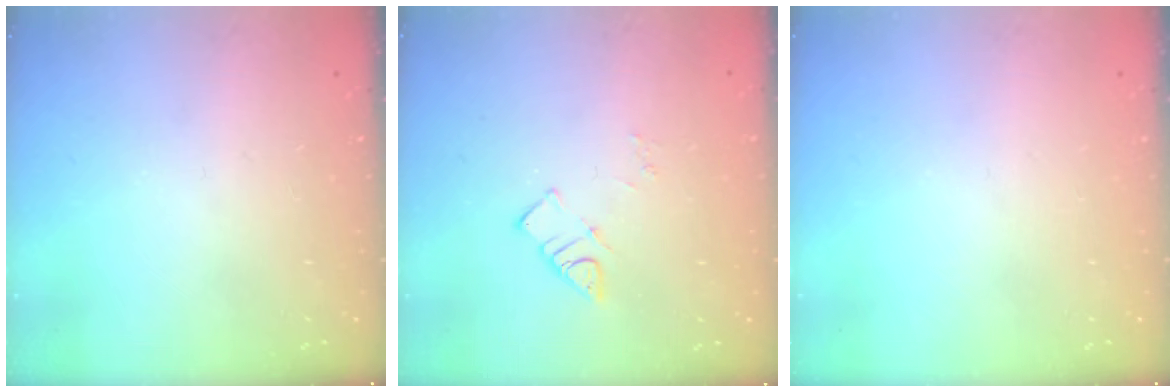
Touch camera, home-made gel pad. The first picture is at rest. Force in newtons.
{"total": 5.3, "press": 5.2, "slide": 0.5}
{"total": 0.0}